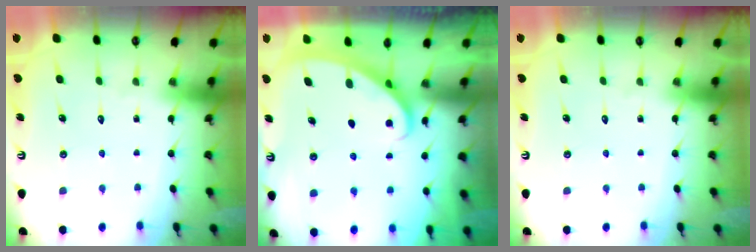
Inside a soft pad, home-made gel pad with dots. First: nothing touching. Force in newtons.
{"total": 2.3, "press": 2.3, "slide": 0.2}
{"total": 0.0}